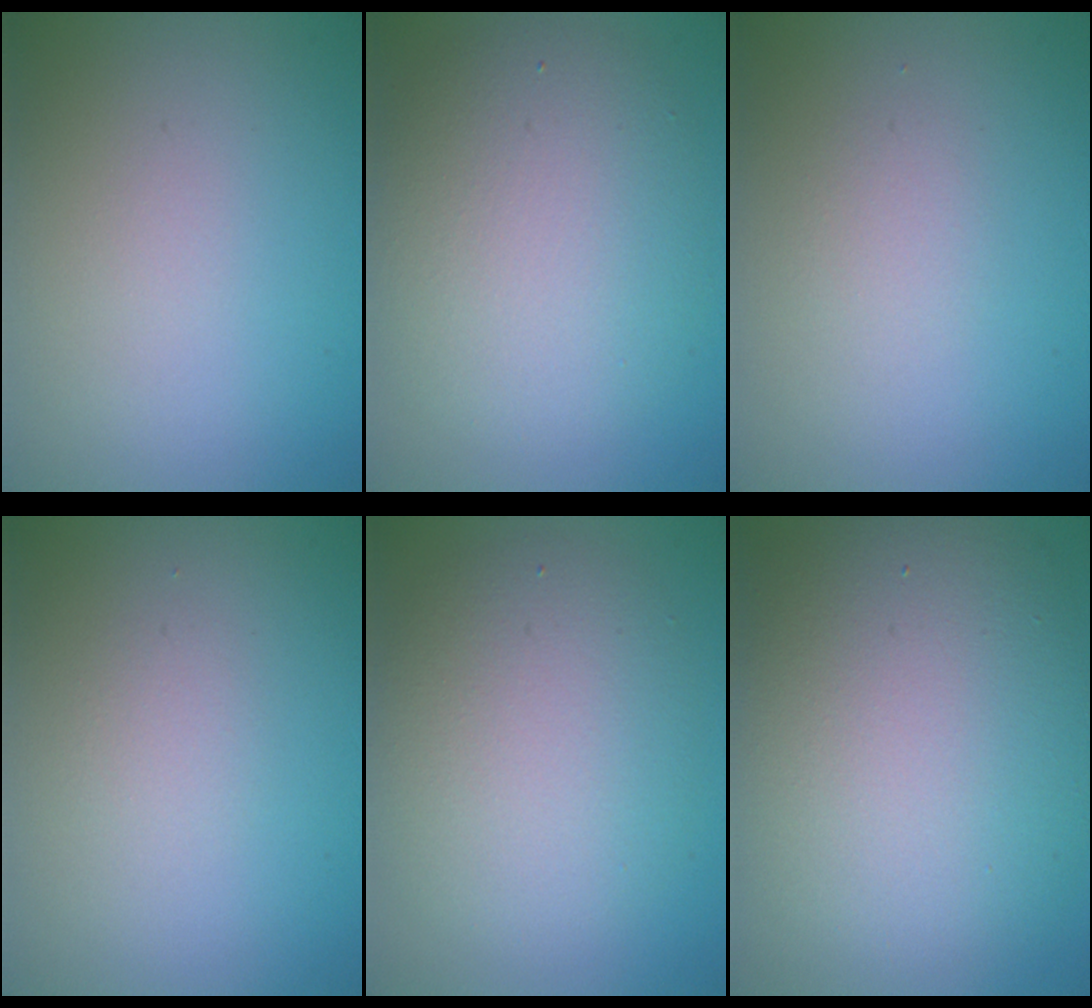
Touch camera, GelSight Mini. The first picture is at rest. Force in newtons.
{"total": 7.1, "press": 7.1, "slide": 0.5}
{"total": 1.1, "press": 1.1, "slide": 0.0}
{"total": 1.1, "press": 1.1, "slide": 0.0}
{"total": 5.6, "press": 5.6, "slide": 0.5}
{"total": 11.8, "press": 11.8, "slide": 0.9}